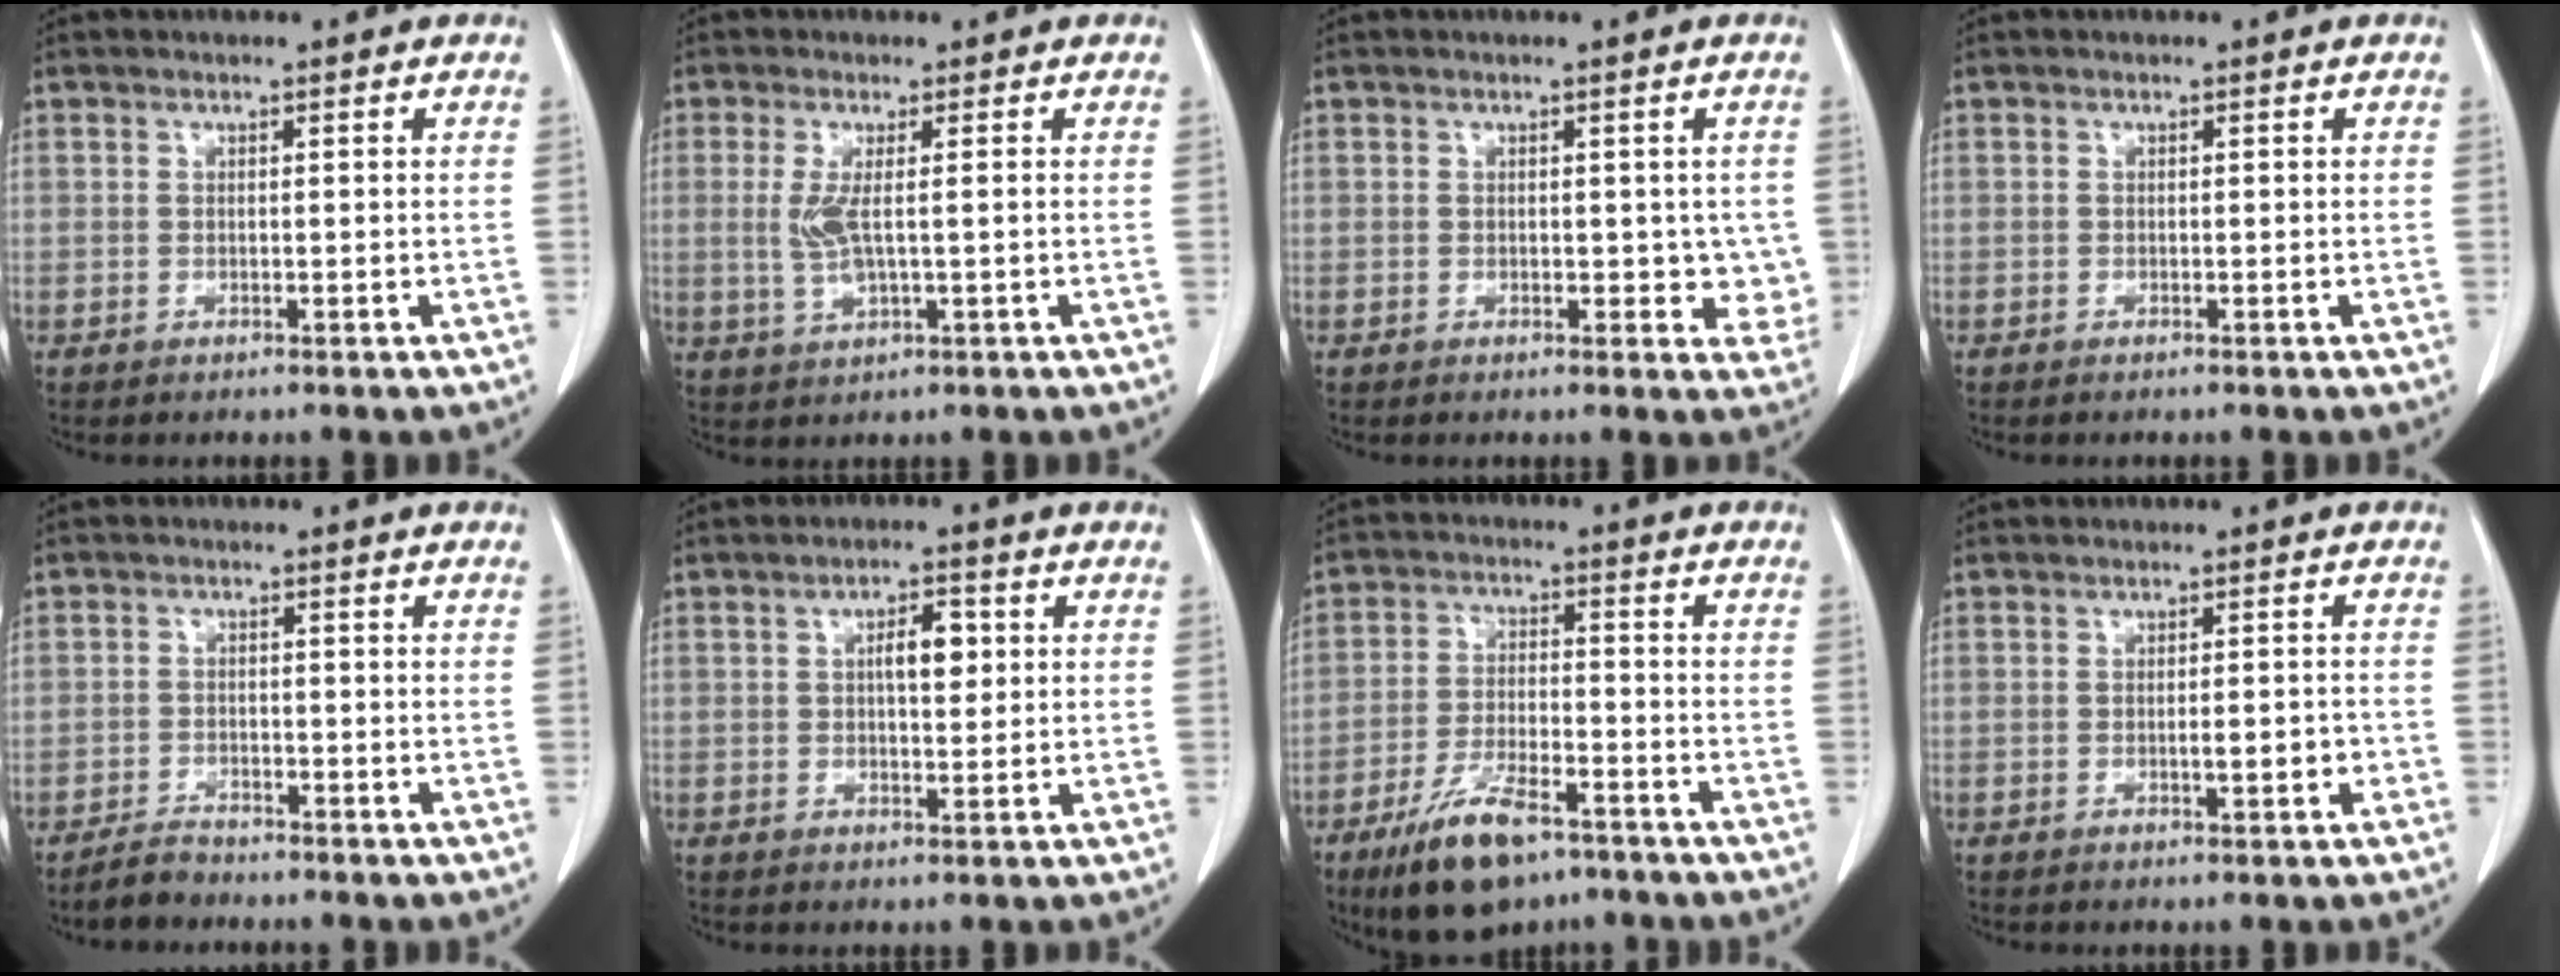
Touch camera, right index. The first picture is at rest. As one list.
[{"total": 4.4, "force": [0.2, 0.7, 4.3], "torque": [-0.100, -0.006, 0.008]}, {"total": 3.9, "force": [0.3, 2.7, 2.8], "torque": [-0.005, 0.004, 0.003]}, {"total": 0.0}, {"total": 2.4, "force": [-2.3, 0.8, 0.0], "torque": [0.000, 0.000, -0.043]}, {"total": 4.5, "force": [1.0, 1.8, 4.0], "torque": [-0.060, 0.008, 0.016]}, {"total": 11.1, "force": [-7.5, 3.8, 7.3], "torque": [-0.139, -0.011, -0.131]}, {"total": 2.6, "force": [-0.8, 0.7, 2.3], "torque": [-0.037, 0.001, -0.010]}]